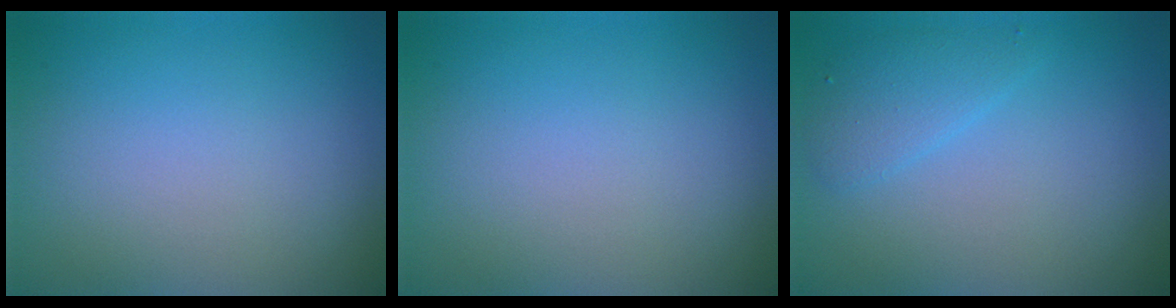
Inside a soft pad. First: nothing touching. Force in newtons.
{"total": 0.0}
{"total": 2.0, "press": 2.0, "slide": 0.1}